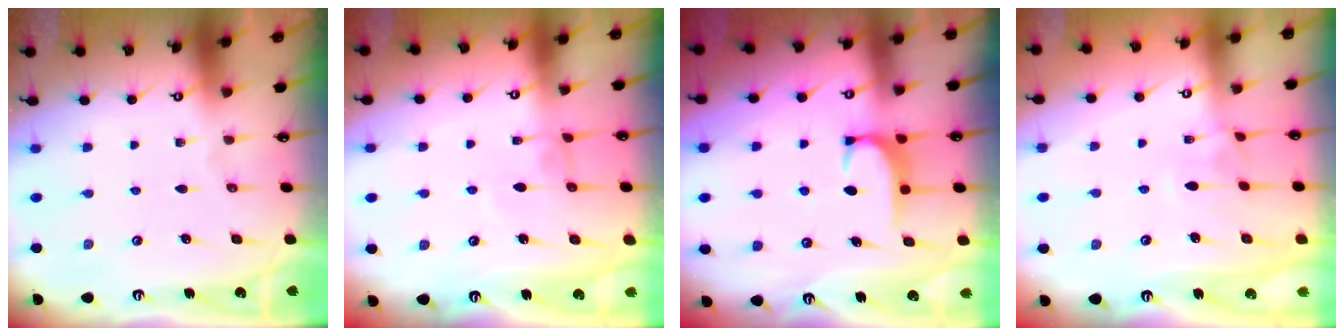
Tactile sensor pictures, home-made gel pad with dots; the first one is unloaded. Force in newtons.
{"total": 2.2, "press": 2.2, "slide": 0.2}
{"total": 1.6, "press": 1.6, "slide": 0.5}
{"total": 1.9, "press": 1.8, "slide": 0.7}